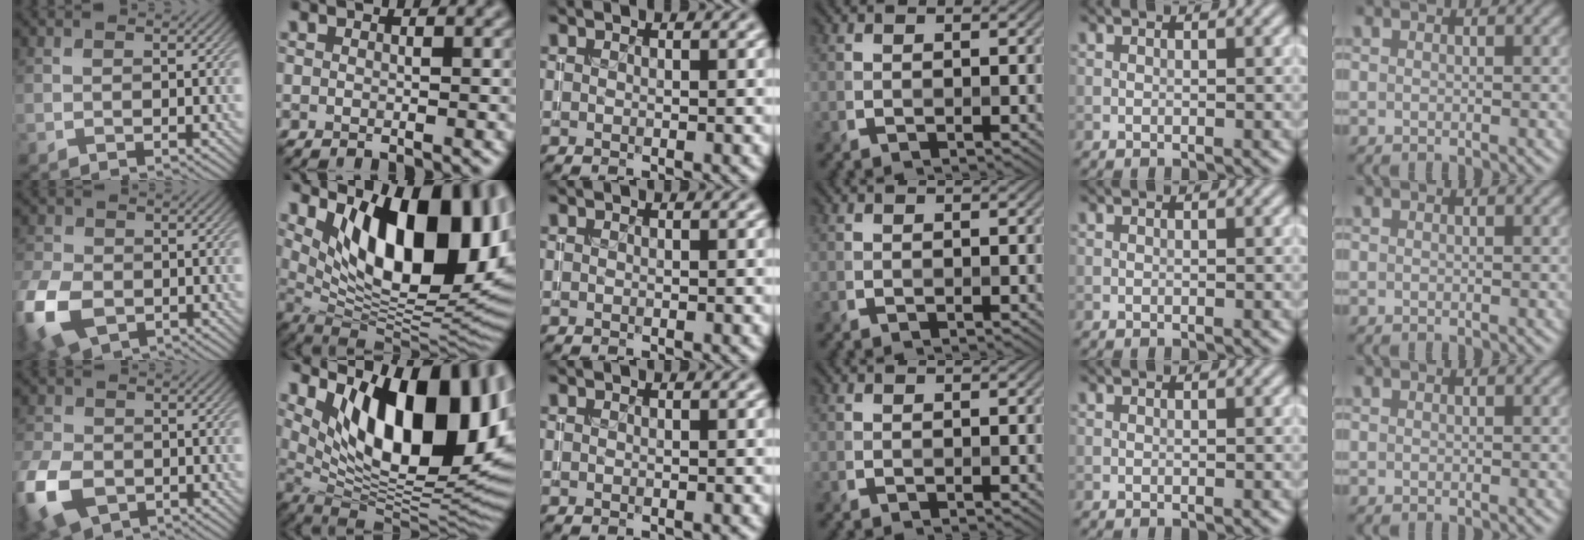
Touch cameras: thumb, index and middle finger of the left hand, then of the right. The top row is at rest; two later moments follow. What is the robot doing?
{"motion": "insert", "object": "coin"}